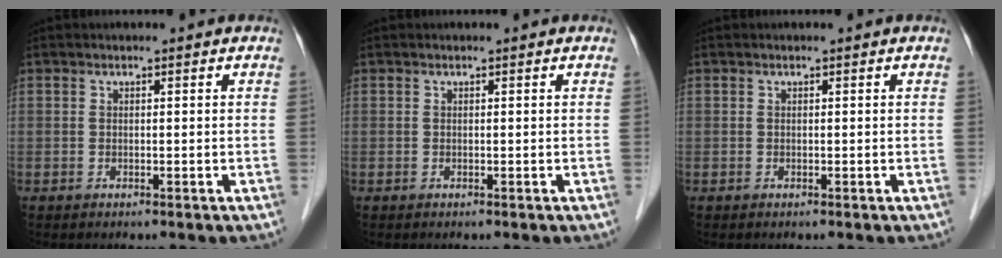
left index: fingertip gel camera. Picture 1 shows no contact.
{"total": 0.0}
{"total": 0.0}